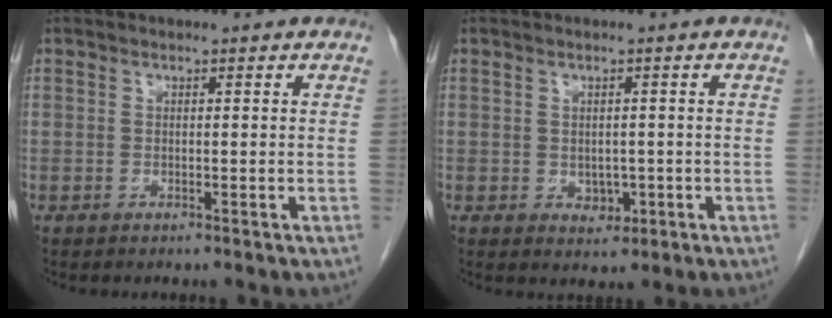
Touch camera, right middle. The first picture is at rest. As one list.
[{"total": 2.4, "force": [-0.5, 1.8, 1.5], "torque": [-0.020, 0.001, 0.002]}]